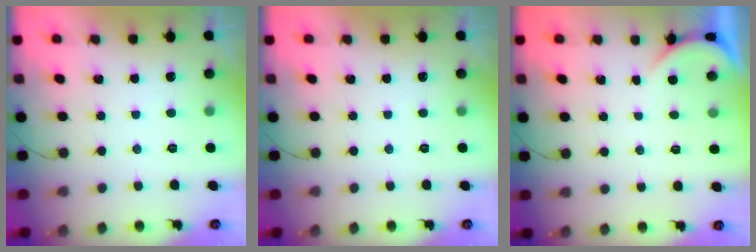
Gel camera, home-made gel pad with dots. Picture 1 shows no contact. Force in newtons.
{"total": 0.0}
{"total": 0.8, "press": 0.7, "slide": 0.2}